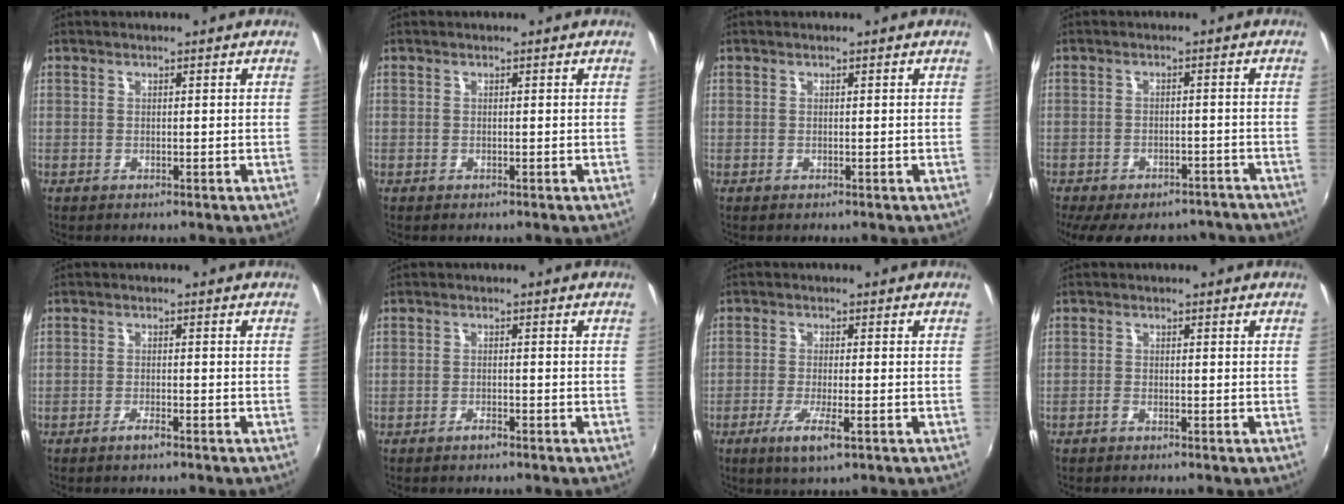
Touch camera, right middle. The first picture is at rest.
{"total": 0.0}
{"total": 0.0}
{"total": 17.8, "force": [-14.6, 7.0, 7.4], "torque": [-0.156, -0.009, -0.184]}
{"total": 1.8, "force": [-1.4, 0.2, 1.1], "torque": [-0.028, -0.001, -0.029]}
{"total": 1.6, "force": [-1.3, 0.4, 0.7], "torque": [-0.016, 0.000, -0.025]}
{"total": 5.7, "force": [-2.8, 0.7, 4.9], "torque": [-0.102, -0.016, -0.052]}
{"total": 0.8, "force": [-0.7, 0.2, 0.3], "torque": [-0.010, -0.001, -0.019]}